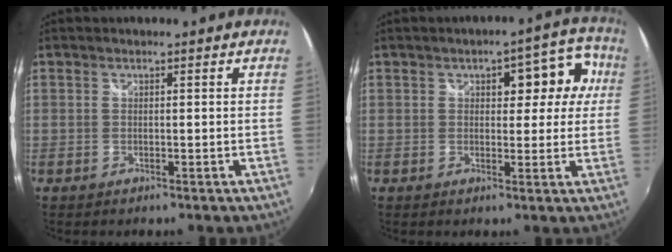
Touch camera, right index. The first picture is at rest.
{"total": 8.0, "force": [1.6, 4.6, 6.3], "torque": [-0.085, 0.027, 0.021]}